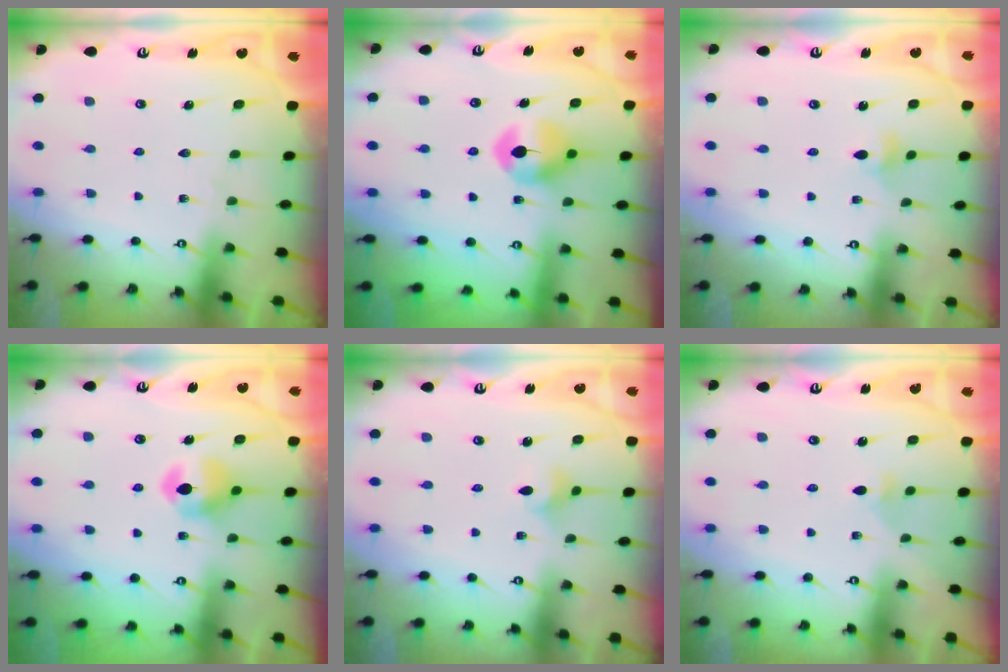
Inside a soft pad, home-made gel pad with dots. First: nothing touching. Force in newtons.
{"total": 7.9, "press": 7.9, "slide": 0.2}
{"total": 3.2, "press": 3.2, "slide": 0.5}
{"total": 7.9, "press": 7.8, "slide": 0.6}
{"total": 3.3, "press": 3.2, "slide": 0.6}
{"total": 2.3, "press": 2.3, "slide": 0.4}